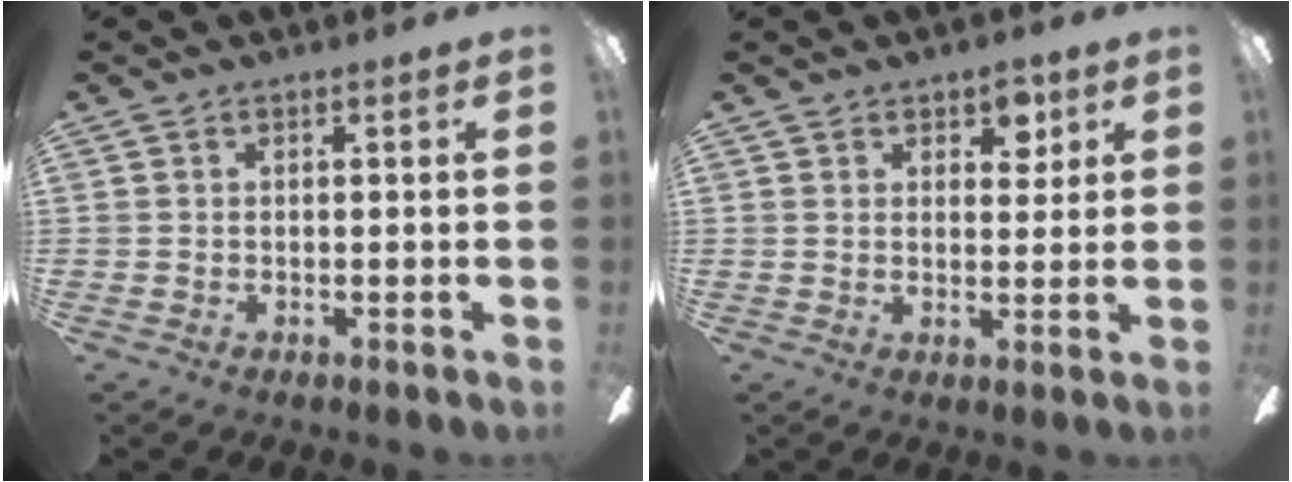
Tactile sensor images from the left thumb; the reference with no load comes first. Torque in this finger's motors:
{"motor_torque": [-0.04, 0.15, 0.05, 0.05, -0.03]}